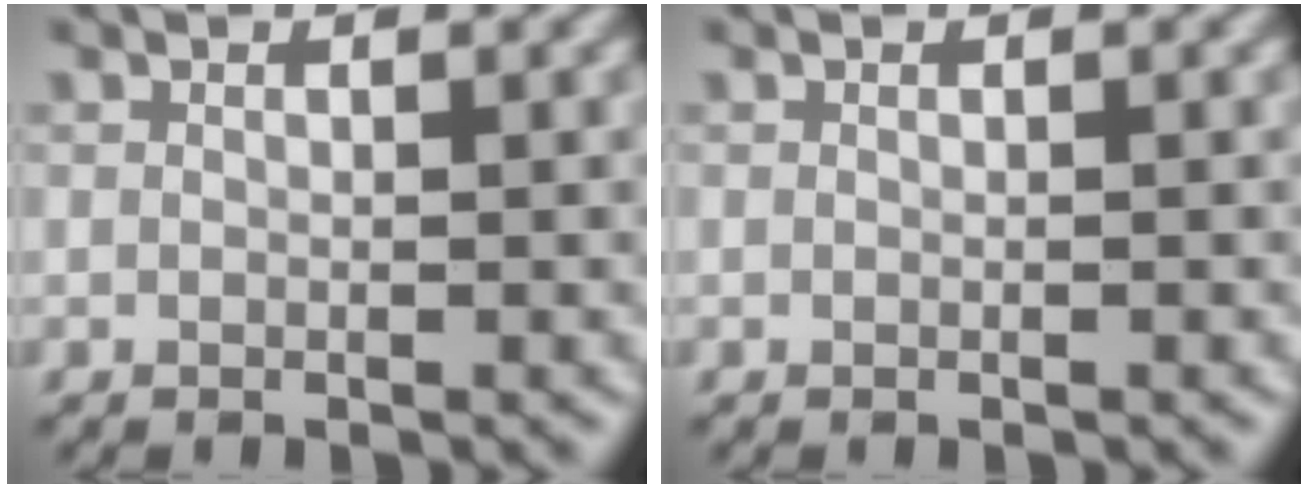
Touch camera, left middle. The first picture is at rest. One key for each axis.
{"total": 0.0}